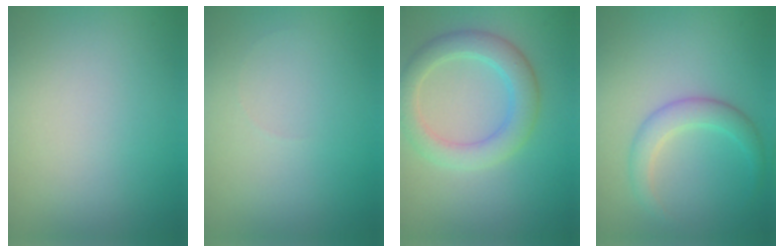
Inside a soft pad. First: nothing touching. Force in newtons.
{"total": 0.0}
{"total": 4.1, "press": 4.1, "slide": 0.2}
{"total": 2.6, "press": 2.6, "slide": 0.1}